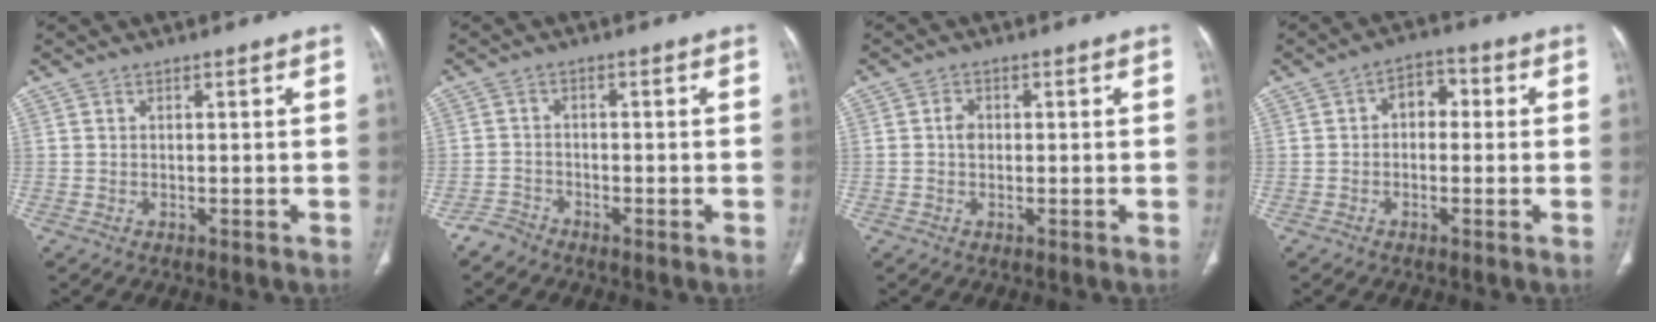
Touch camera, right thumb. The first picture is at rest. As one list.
[{"total": 2.4, "force": [-2.1, 1.0, -0.3], "torque": [0.009, 0.004, -0.046]}, {"total": 2.1, "force": [0.1, 1.6, 1.4], "torque": [-0.022, 0.006, 0.001]}, {"total": 5.1, "force": [0.3, 3.5, 3.6], "torque": [-0.037, 0.019, -0.006]}]